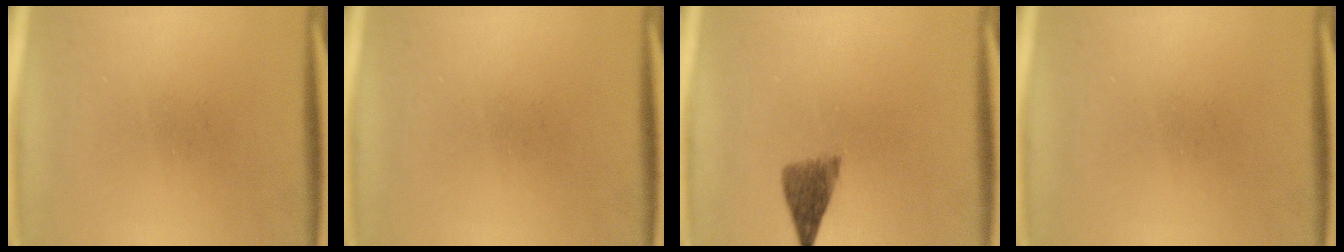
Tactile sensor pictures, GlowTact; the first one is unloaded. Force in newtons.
{"total": 0.0}
{"total": 4.1}
{"total": 0.0}